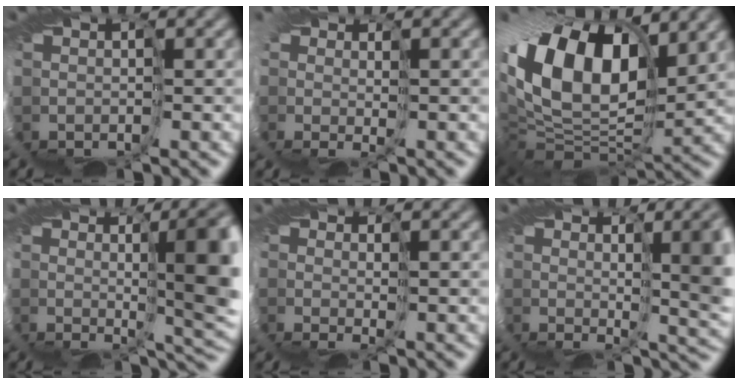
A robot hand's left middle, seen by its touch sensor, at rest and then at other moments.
{"total": 2.6, "force": [0.3, 1.8, 1.9], "torque": [-0.029, 0.002, 0.000]}
{"total": 14.0, "force": [5.1, 8.5, 9.8], "torque": [-0.212, 0.023, 0.084]}
{"total": 10.2, "force": [1.4, 3.2, 9.6], "torque": [-0.120, -0.001, 0.029]}
{"total": 1.0, "force": [0.6, -0.2, 0.7], "torque": [-0.023, 0.000, 0.007]}
{"total": 9.2, "force": [1.6, 3.4, 8.4], "torque": [-0.111, -0.004, 0.036]}